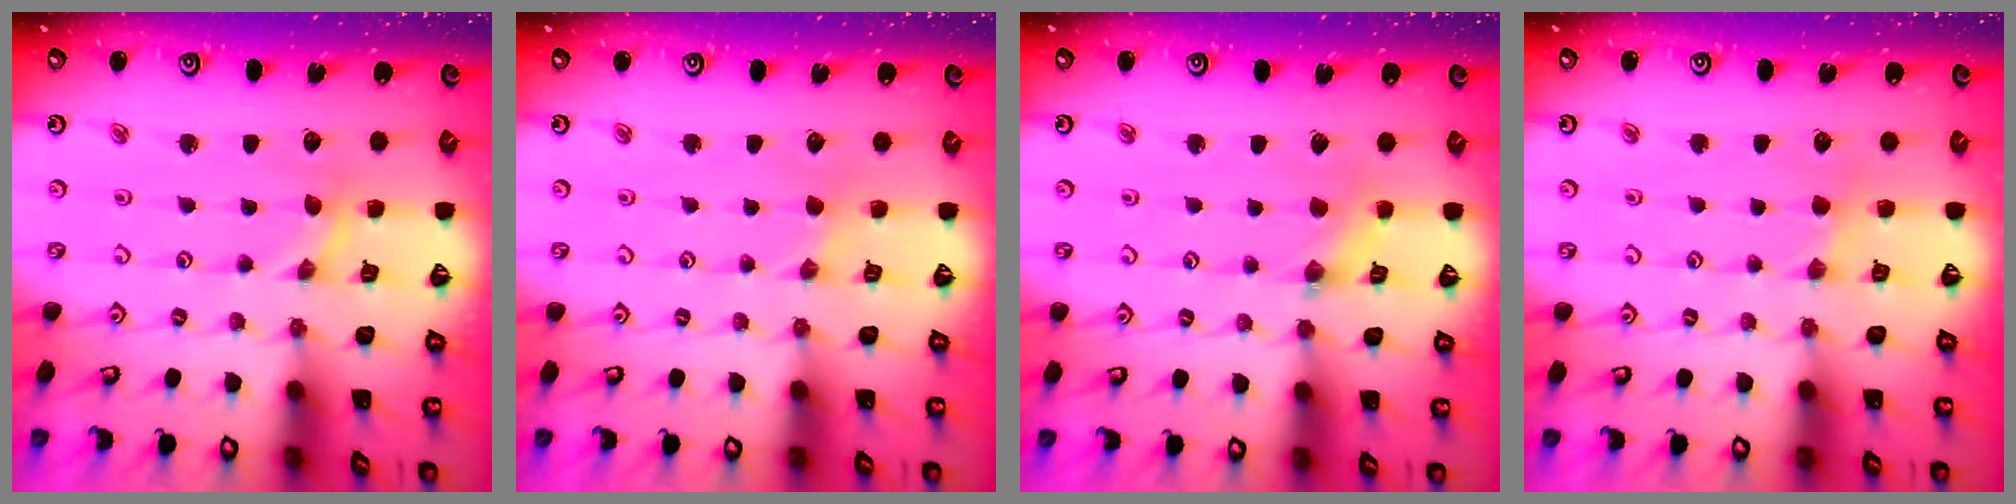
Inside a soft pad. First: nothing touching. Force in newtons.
{"total": 0.0}
{"total": 1.4, "press": 1.3, "slide": 0.3}
{"total": 2.3, "press": 2.3, "slide": 0.4}